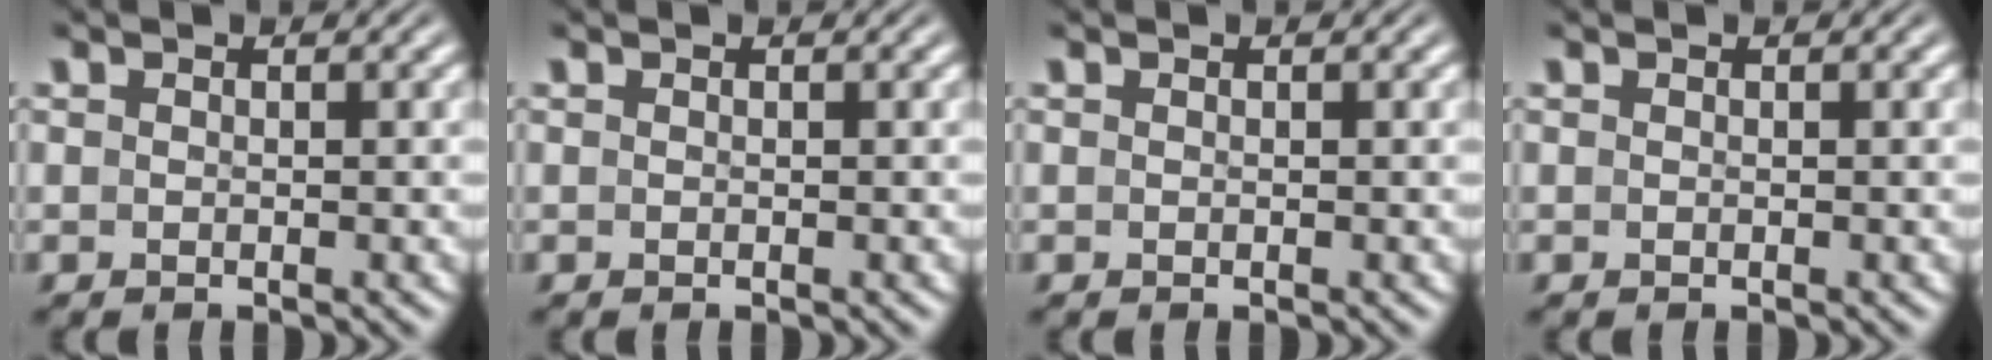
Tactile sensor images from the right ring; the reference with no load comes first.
{"total": 0.0}
{"total": 0.0}
{"total": 0.0}